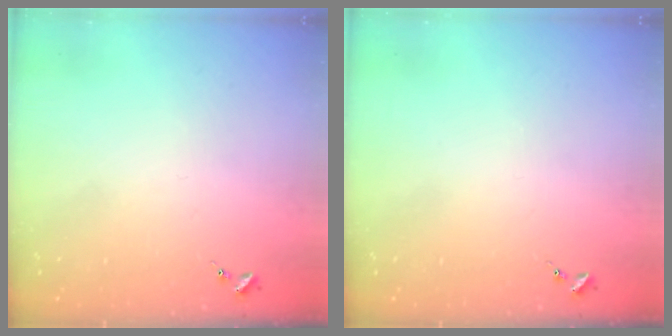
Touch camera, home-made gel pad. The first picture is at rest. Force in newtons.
{"total": 0.0}